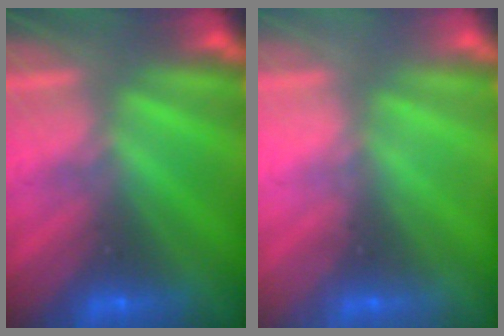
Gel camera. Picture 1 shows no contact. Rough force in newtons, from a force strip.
{"total": 2.1}